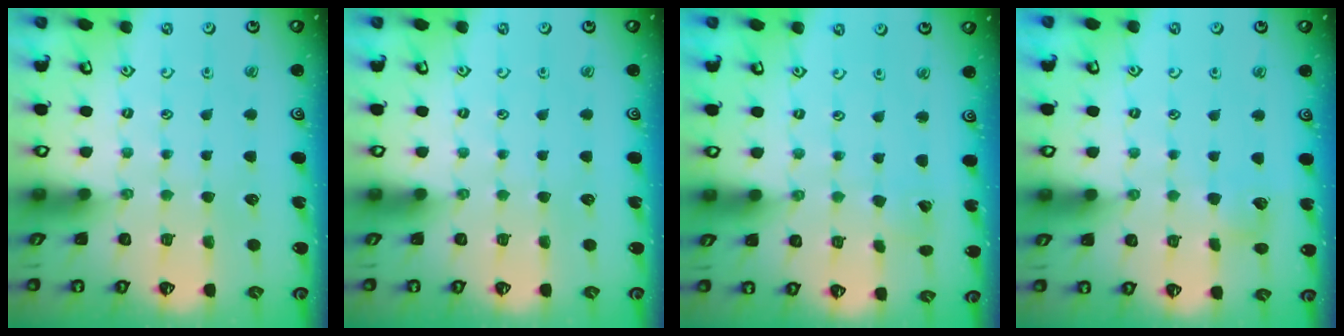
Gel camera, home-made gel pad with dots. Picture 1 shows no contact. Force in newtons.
{"total": 0.0}
{"total": 2.7, "press": 2.7, "slide": 0.2}
{"total": 5.1, "press": 5.1, "slide": 0.6}